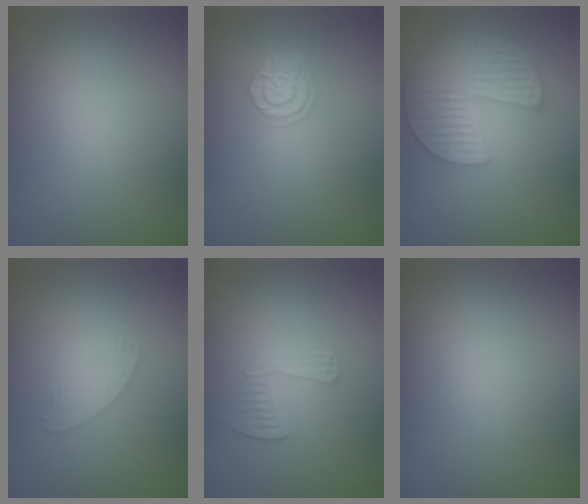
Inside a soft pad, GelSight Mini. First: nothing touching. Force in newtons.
{"total": 2.8, "press": 2.3, "slide": 1.5}
{"total": 5.8, "press": 4.5, "slide": 3.6}
{"total": 1.6, "press": 1.6, "slide": 0.1}
{"total": 1.8, "press": 0.5, "slide": 1.7}
{"total": 0.0}